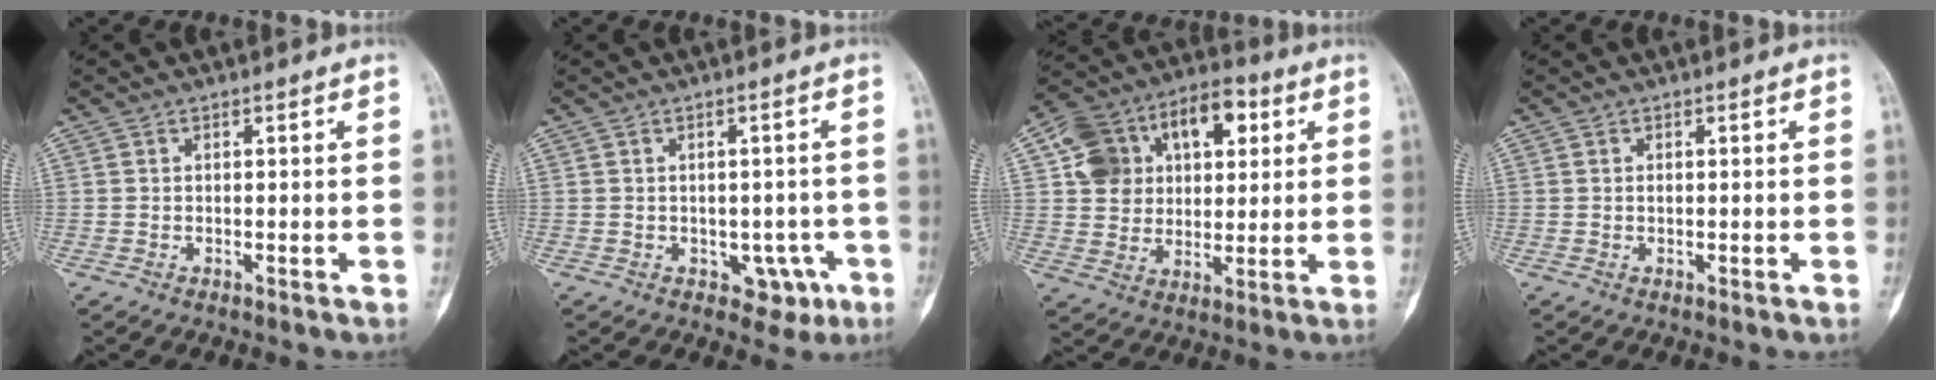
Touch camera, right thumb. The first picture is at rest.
{"total": 5.0, "force": [-1.9, 3.7, 2.8], "torque": [-0.007, 0.014, -0.016]}
{"total": 17.3, "force": [5.2, 12.8, 10.4], "torque": [-0.136, 0.020, 0.087]}
{"total": 0.7, "force": [0.1, 0.4, 0.5], "torque": [-0.010, 0.000, 0.003]}